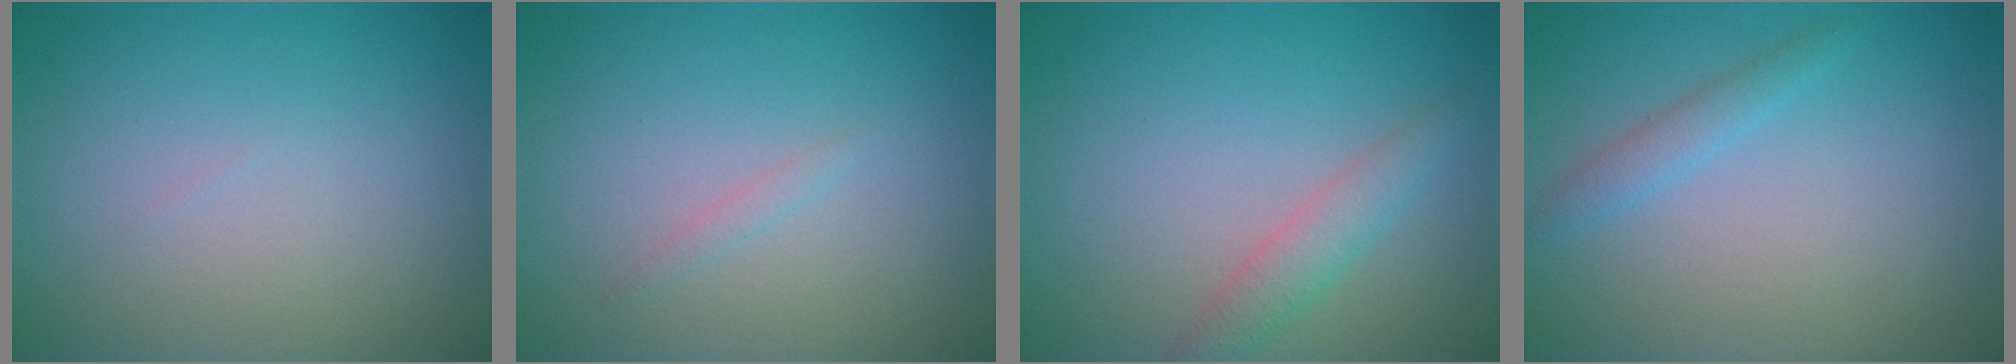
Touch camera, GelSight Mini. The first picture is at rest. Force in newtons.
{"total": 0.7, "press": 0.7, "slide": 0.1}
{"total": 2.2, "press": 2.2, "slide": 0.1}
{"total": 1.4, "press": 1.4, "slide": 0.1}